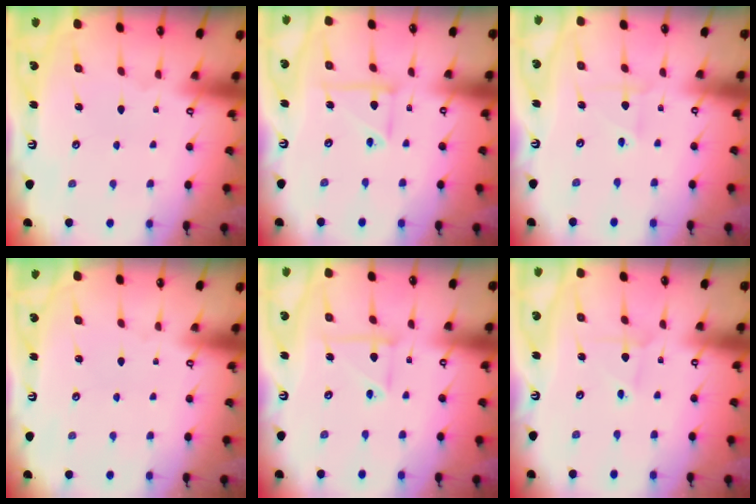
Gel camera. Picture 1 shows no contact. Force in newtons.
{"total": 7.7, "press": 7.7, "slide": 0.6}
{"total": 2.3, "press": 2.3, "slide": 0.5}
{"total": 0.0}
{"total": 6.1, "press": 6.1, "slide": 0.4}
{"total": 2.5, "press": 2.4, "slide": 0.2}